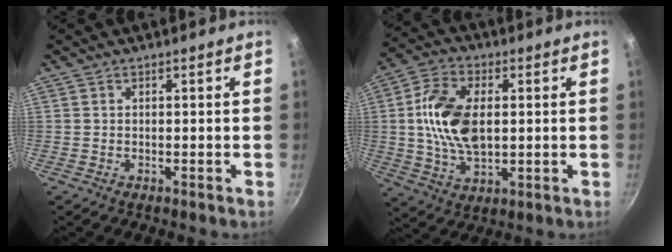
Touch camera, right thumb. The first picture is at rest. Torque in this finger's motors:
{"motor_torque": [0.20, 0.59, 1.35, 0.37, 0.34]}